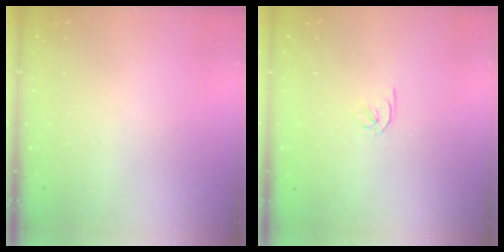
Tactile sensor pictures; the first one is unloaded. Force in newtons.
{"total": 2.5, "press": 2.4, "slide": 0.7}